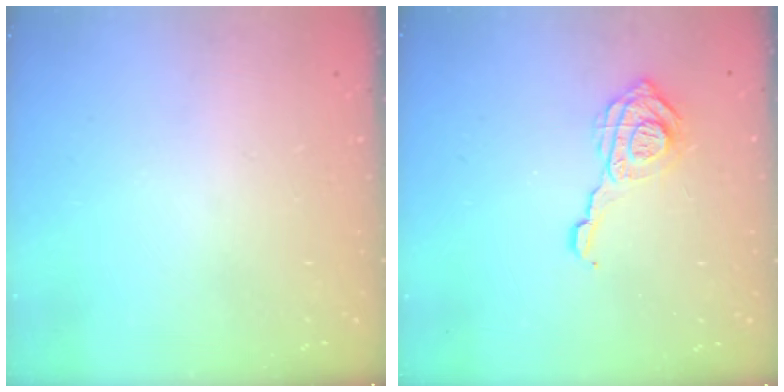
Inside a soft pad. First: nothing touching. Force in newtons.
{"total": 11.6, "press": 11.6, "slide": 0.8}